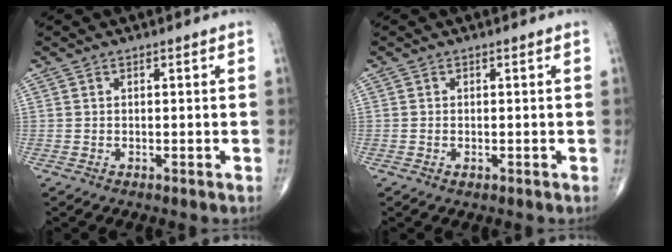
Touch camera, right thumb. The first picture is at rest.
{"total": 0.6, "force": [-0.2, 0.4, 0.5], "torque": [-0.008, 0.002, -0.002]}